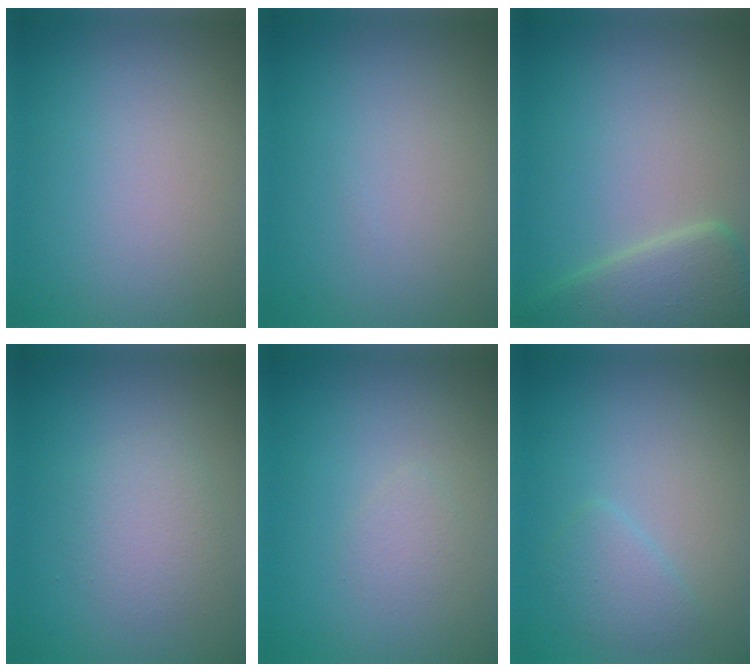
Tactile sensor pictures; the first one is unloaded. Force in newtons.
{"total": 0.0}
{"total": 4.4, "press": 4.4, "slide": 0.3}
{"total": 2.4, "press": 2.4, "slide": 0.0}
{"total": 0.9, "press": 0.9, "slide": 0.1}
{"total": 1.8, "press": 1.8, "slide": 0.1}